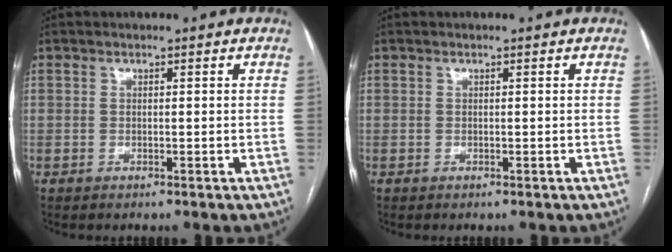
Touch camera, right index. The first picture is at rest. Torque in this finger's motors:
{"motor_torque": [0.00, 0.00, 0.00, 0.00]}